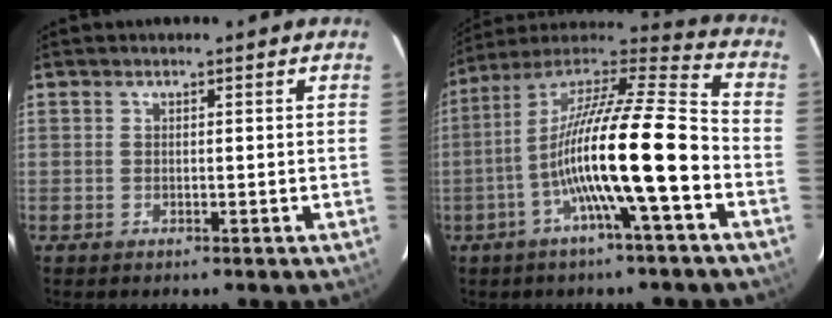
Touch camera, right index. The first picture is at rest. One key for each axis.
{"total": 18.2, "fx": -5.0, "fy": 0.6, "fz": 17.5, "tx": -0.313, "ty": 0.010, "tz": -0.094}